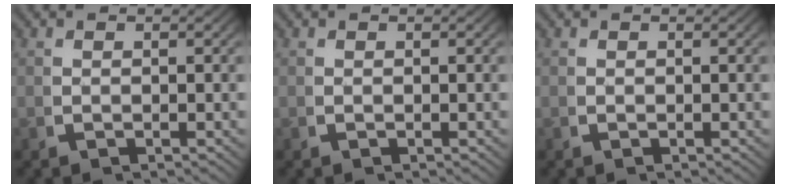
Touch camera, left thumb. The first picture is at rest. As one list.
[{"total": 0.0}, {"total": 0.0}]